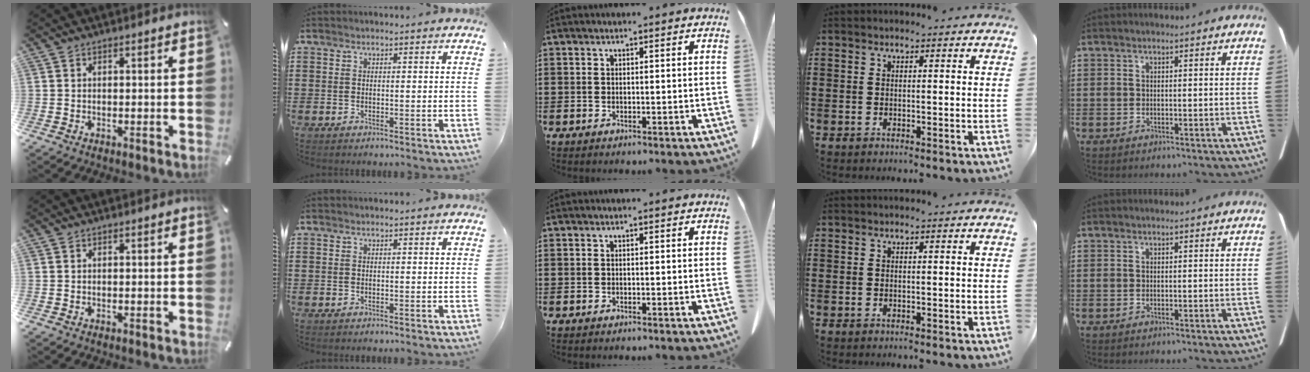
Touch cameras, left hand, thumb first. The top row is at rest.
{}